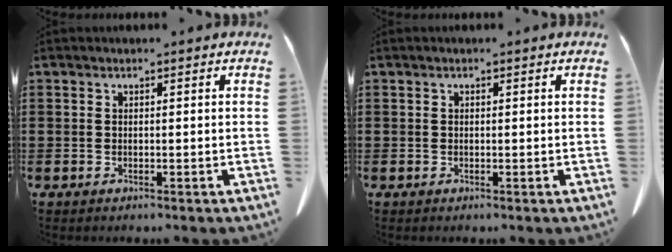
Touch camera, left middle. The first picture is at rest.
{"total": 0.0}